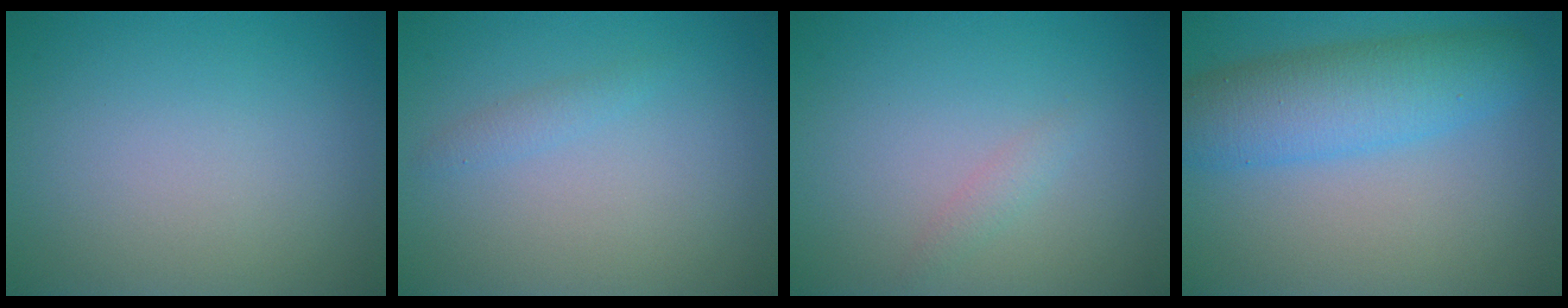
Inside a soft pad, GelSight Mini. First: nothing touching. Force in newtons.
{"total": 1.0, "press": 1.0, "slide": 0.0}
{"total": 0.9, "press": 0.9, "slide": 0.0}
{"total": 6.5, "press": 6.5, "slide": 0.1}